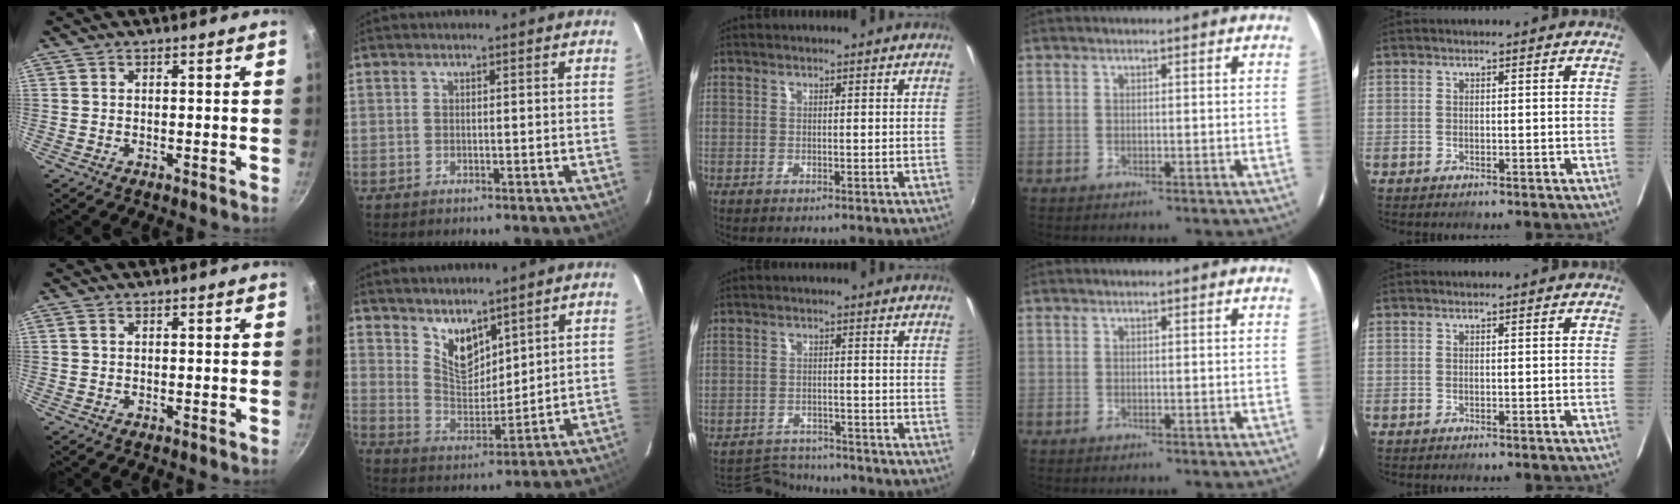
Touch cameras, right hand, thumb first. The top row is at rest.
{"thumb": {"total": 0.9, "force": [0.2, 0.6, 0.5], "torque": [-0.009, 0.003, 0.003]}, "index": {"total": 7.9, "force": [5.8, 3.7, 3.7], "torque": [-0.056, -0.004, 0.117]}, "middle": {"total": 6.5, "force": [-6.4, 1.2, 0.1], "torque": [-0.021, 0.005, -0.106]}}